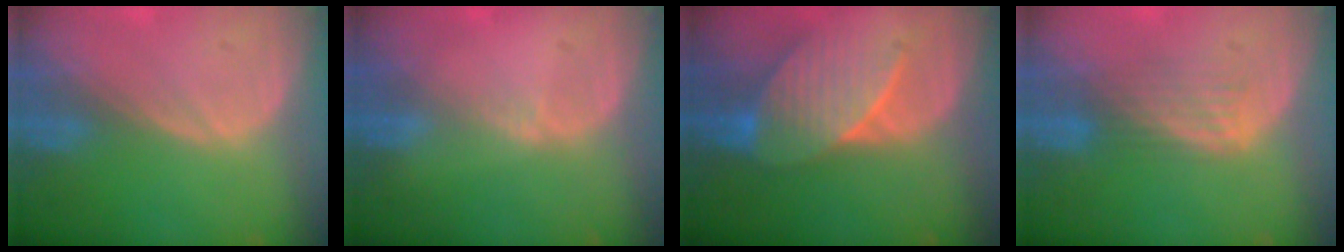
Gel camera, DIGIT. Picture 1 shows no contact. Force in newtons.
{"total": 0.6, "press": 0.6, "slide": 0.2}
{"total": 7.6, "press": 7.6, "slide": 0.1}
{"total": 4.4, "press": 3.7, "slide": 2.3}